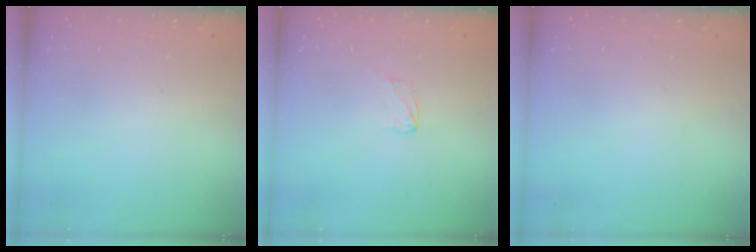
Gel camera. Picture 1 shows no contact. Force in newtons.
{"total": 3.6, "press": 3.6, "slide": 0.2}
{"total": 0.0}